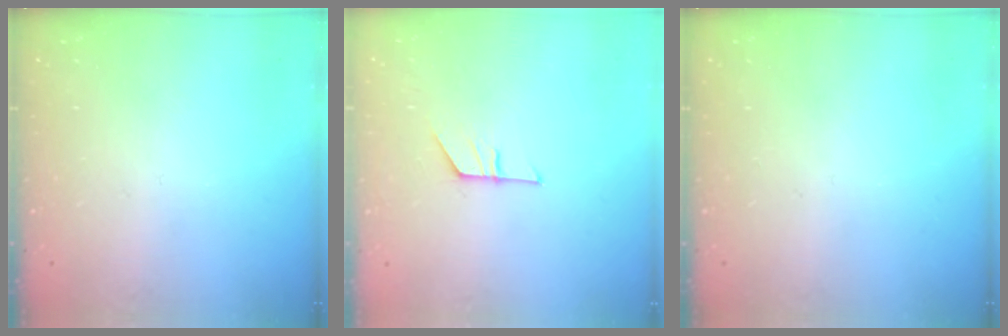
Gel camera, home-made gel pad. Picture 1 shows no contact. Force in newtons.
{"total": 5.1, "press": 5.1, "slide": 0.4}
{"total": 0.0}